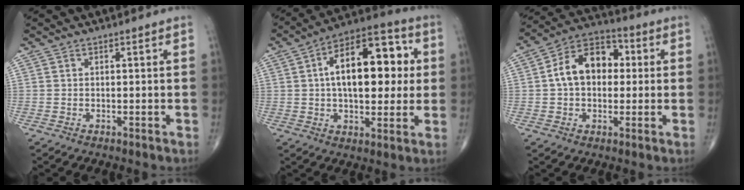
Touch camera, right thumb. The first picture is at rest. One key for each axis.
{"total": 19.2, "fx": 2.8, "fy": 10.0, "fz": 16.2, "tx": -0.213, "ty": 0.022, "tz": 0.036}
{"total": 12.5, "fx": 1.2, "fy": 8.6, "fz": 9.0, "tx": -0.125, "ty": 0.031, "tz": 0.010}